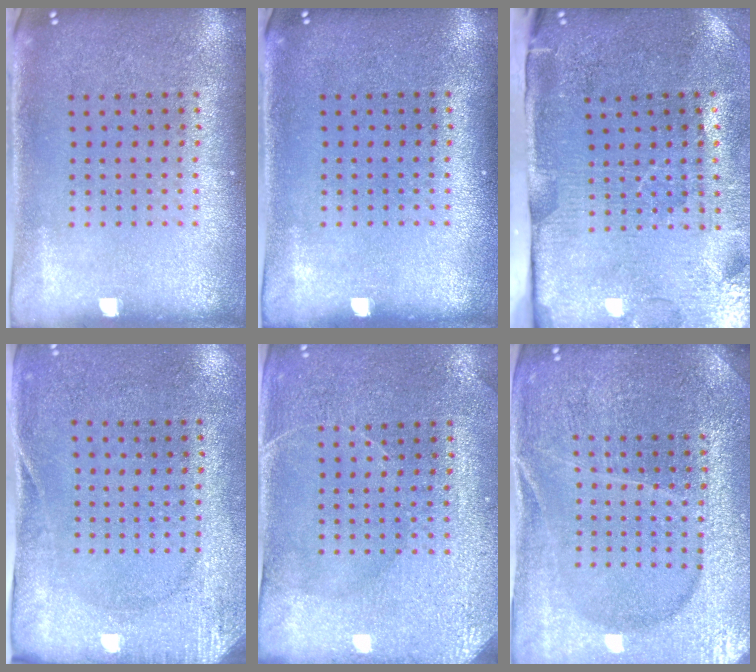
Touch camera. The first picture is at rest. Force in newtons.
{"total": 0.0}
{"total": 4.5, "press": 3.7, "slide": 2.7}
{"total": 2.8, "press": 2.1, "slide": 1.8}
{"total": 3.0, "press": 2.9, "slide": 0.6}
{"total": 4.2, "press": 4.0, "slide": 1.2}